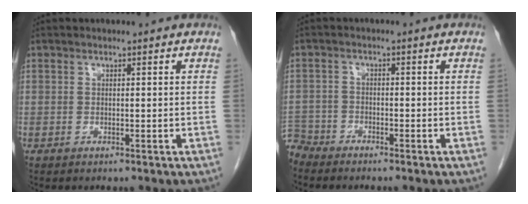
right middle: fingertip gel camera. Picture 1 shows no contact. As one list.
[{"total": 4.0, "force": [-3.8, 1.0, -0.4], "torque": [0.014, -0.007, -0.077]}]